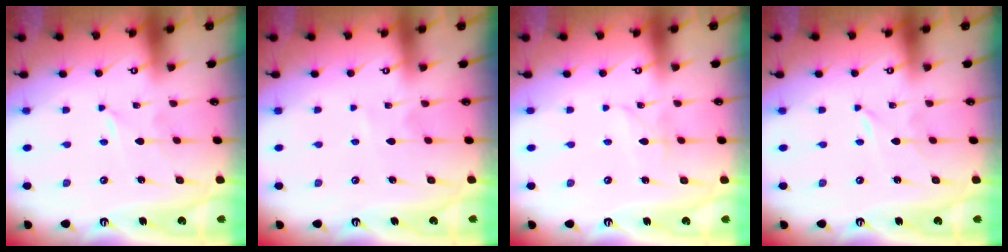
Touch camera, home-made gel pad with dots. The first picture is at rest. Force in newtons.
{"total": 2.7, "press": 2.7, "slide": 0.3}
{"total": 2.9, "press": 2.9, "slide": 0.3}
{"total": 0.0}